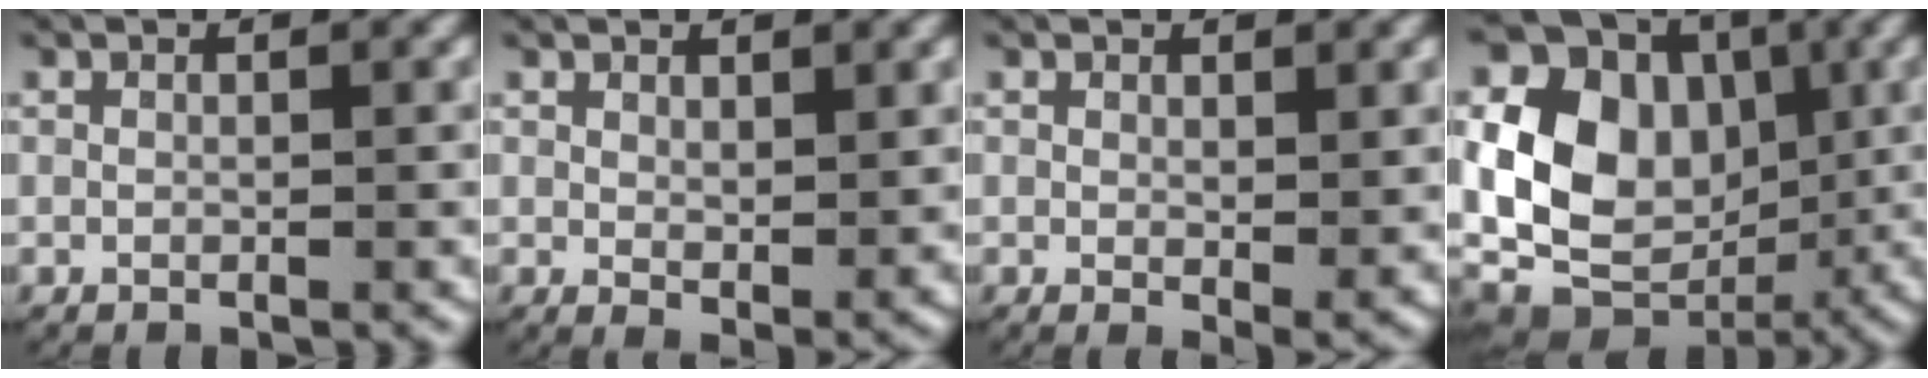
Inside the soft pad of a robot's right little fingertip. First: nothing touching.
{"total": 1.9, "force": [0.9, 0.7, 1.5], "torque": [-0.025, -0.014, 0.024]}
{"total": 1.4, "force": [0.5, 0.5, 1.2], "torque": [-0.016, -0.011, 0.014]}
{"total": 14.5, "force": [-0.3, 11.9, 8.4], "torque": [-0.203, -0.043, 0.013]}